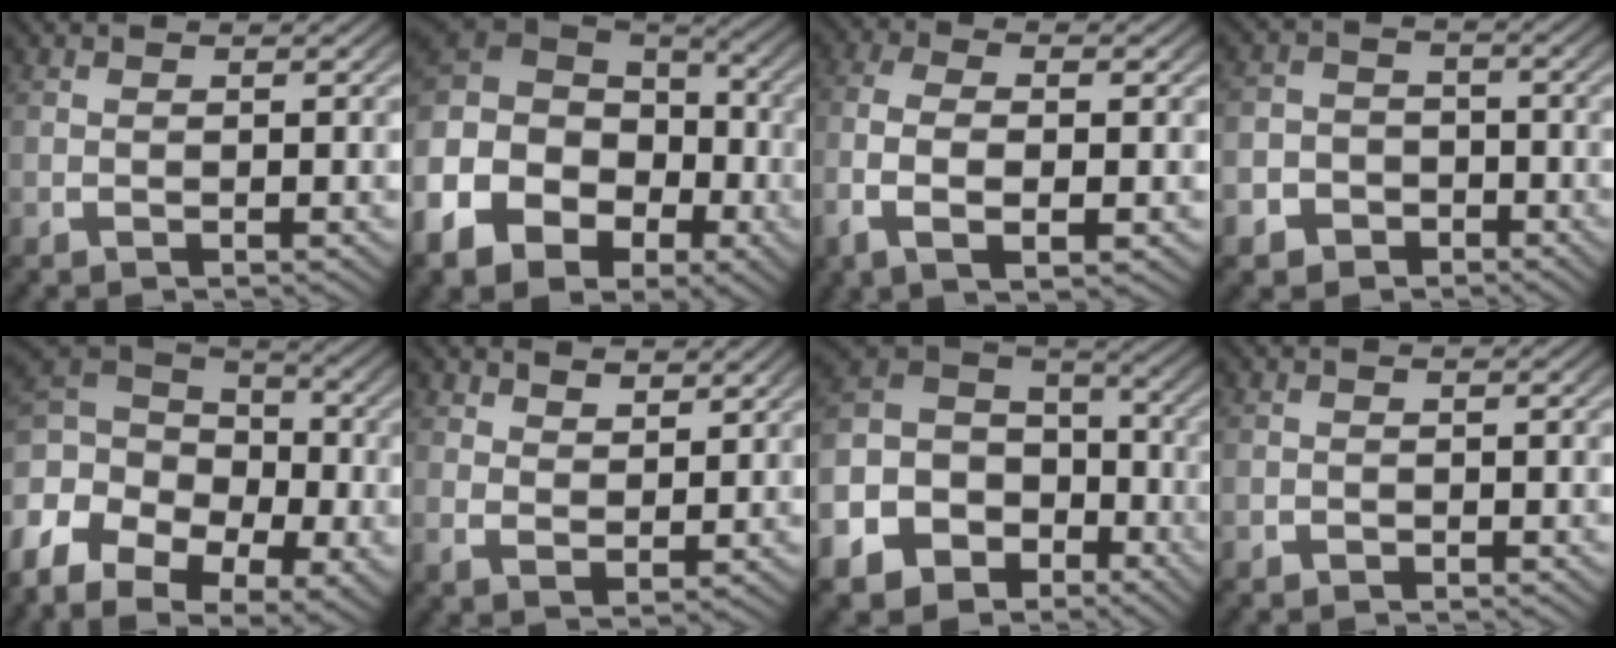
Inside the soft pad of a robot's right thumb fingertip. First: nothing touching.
{"total": 12.7, "force": [-0.3, 10.0, 7.8], "torque": [-0.180, -0.026, 0.010]}
{"total": 6.4, "force": [-0.7, 3.3, 5.4], "torque": [-0.130, -0.015, -0.005]}
{"total": 6.6, "force": [-3.2, 5.7, 1.2], "torque": [-0.015, -0.025, -0.052]}
{"total": 10.5, "force": [0.1, 7.4, 7.4], "torque": [-0.142, -0.010, 0.004]}
{"total": 2.6, "force": [2.2, 0.9, 0.9], "torque": [-0.016, -0.007, 0.050]}
{"total": 13.8, "force": [-2.8, 11.5, 7.1], "torque": [-0.162, -0.041, -0.034]}
{"total": 0.6, "force": [-0.6, 0.3, 0.0], "torque": [-0.001, -0.004, -0.010]}